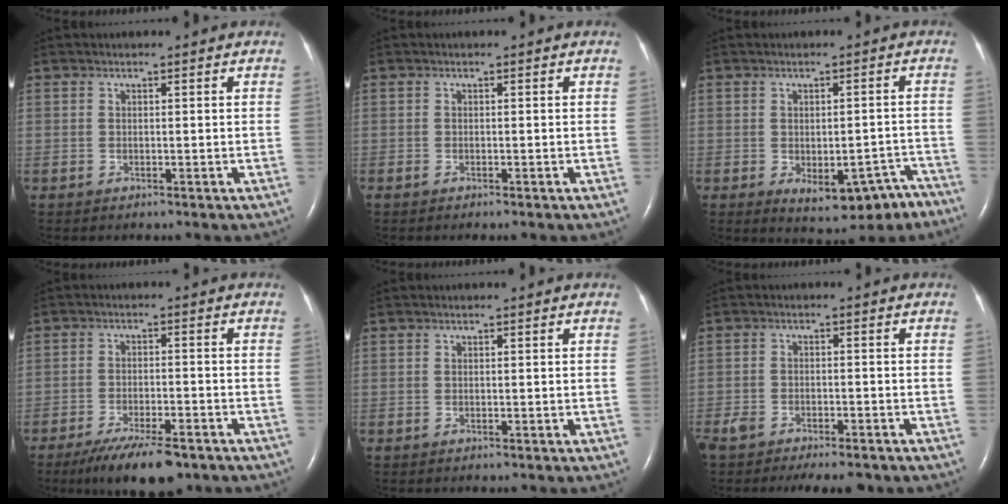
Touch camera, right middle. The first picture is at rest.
{"total": 0.6, "force": [-0.5, 0.1, 0.3], "torque": [-0.010, -0.002, -0.007]}
{"total": 8.6, "force": [-5.3, 4.0, 5.4], "torque": [-0.053, 0.021, -0.058]}
{"total": 9.8, "force": [-7.2, 2.4, 6.2], "torque": [-0.105, -0.017, -0.115]}
{"total": 0.0}
{"total": 12.0, "force": [-9.5, 4.1, 6.0], "torque": [-0.124, -0.010, -0.134]}